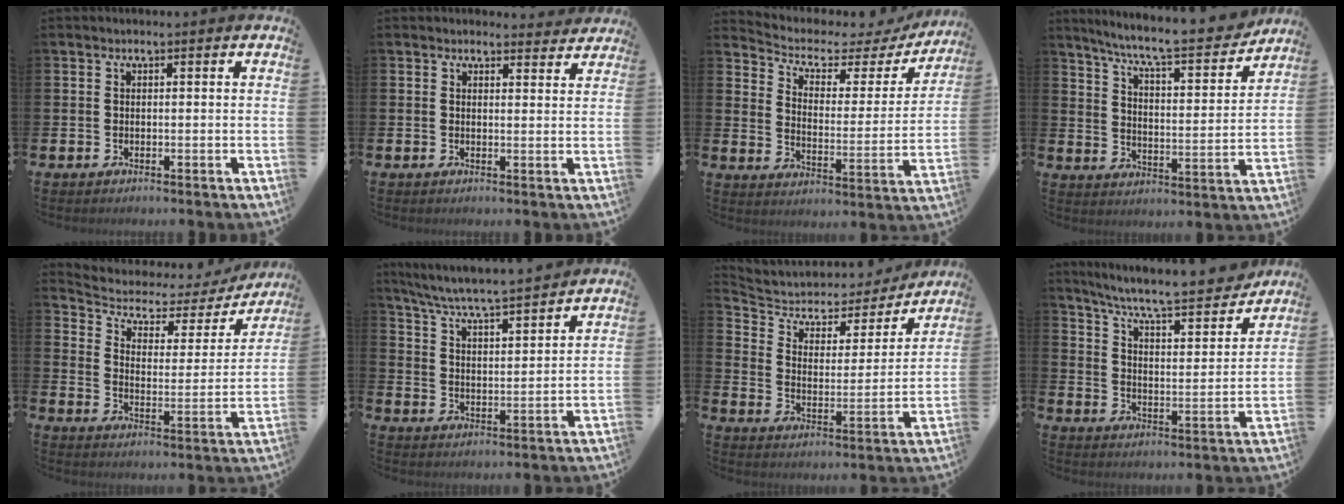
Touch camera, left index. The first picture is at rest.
{"total": 2.3, "force": [2.2, 0.6, 0.0], "torque": [0.003, -0.011, 0.038]}
{"total": 4.3, "force": [3.4, 2.1, 1.4], "torque": [-0.059, -0.026, 0.047]}
{"total": 9.1, "force": [8.3, 0.8, 3.5], "torque": [-0.094, -0.057, 0.141]}
{"total": 4.2, "force": [3.2, 2.2, 1.6], "torque": [-0.060, -0.024, 0.042]}
{"total": 6.5, "force": [6.3, -0.2, 1.7], "torque": [-0.060, -0.050, 0.107]}
{"total": 5.5, "force": [4.5, 2.8, 1.2], "torque": [-0.060, -0.033, 0.072]}
{"total": 8.7, "force": [8.0, 0.9, 3.2], "torque": [-0.089, -0.060, 0.135]}